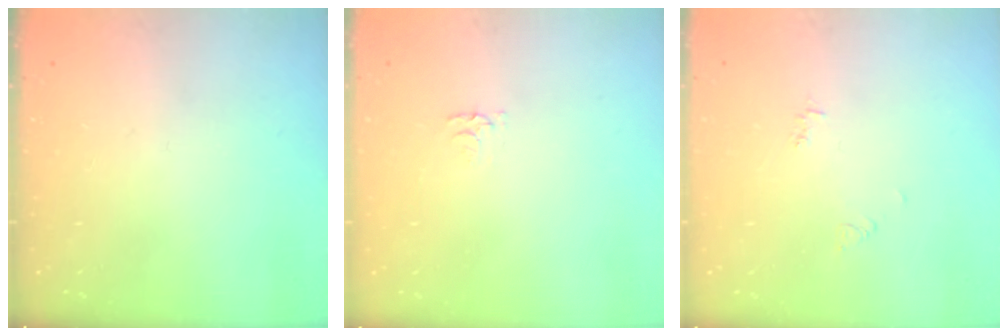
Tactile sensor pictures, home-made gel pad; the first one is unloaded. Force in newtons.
{"total": 2.6, "press": 2.6, "slide": 0.4}
{"total": 3.9, "press": 3.8, "slide": 0.5}